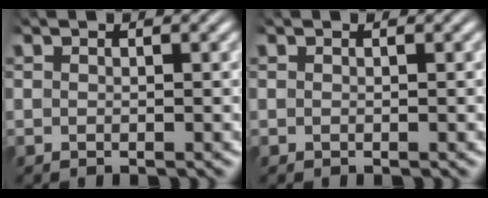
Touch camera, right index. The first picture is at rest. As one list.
[{"total": 0.0}]